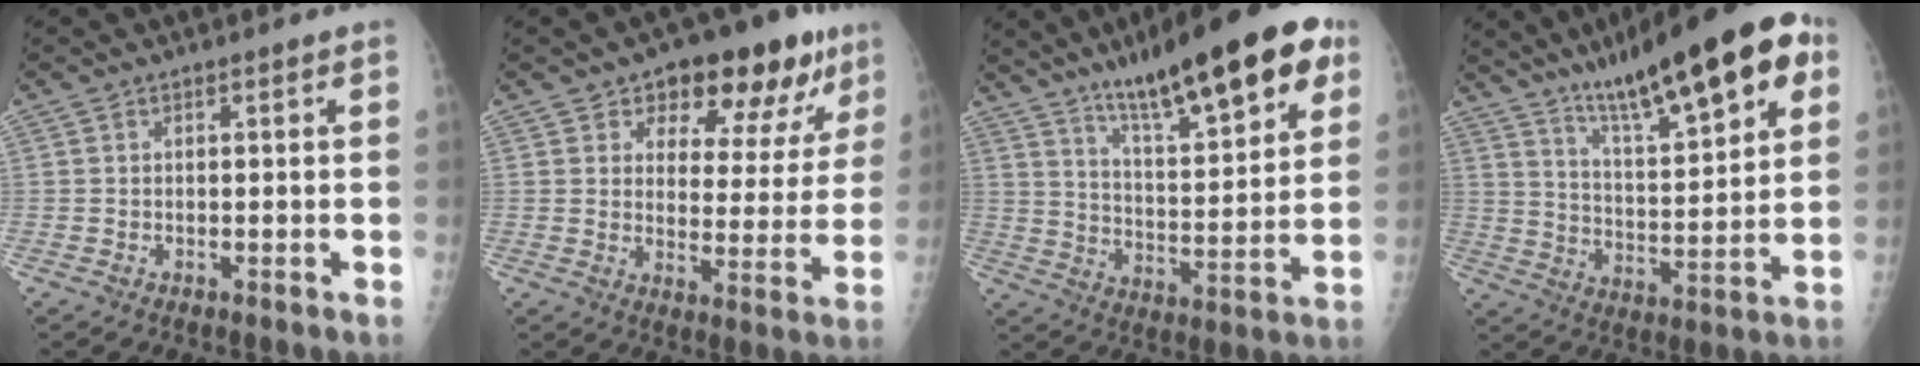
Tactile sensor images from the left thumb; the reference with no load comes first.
{"total": 16.0, "force": [9.7, 8.6, 9.4], "torque": [-0.051, -0.034, 0.132]}
{"total": 22.6, "force": [13.6, 5.4, 17.2], "torque": [-0.233, -0.040, 0.213]}
{"total": 23.1, "force": [12.9, 5.8, 18.2], "torque": [-0.250, -0.027, 0.205]}